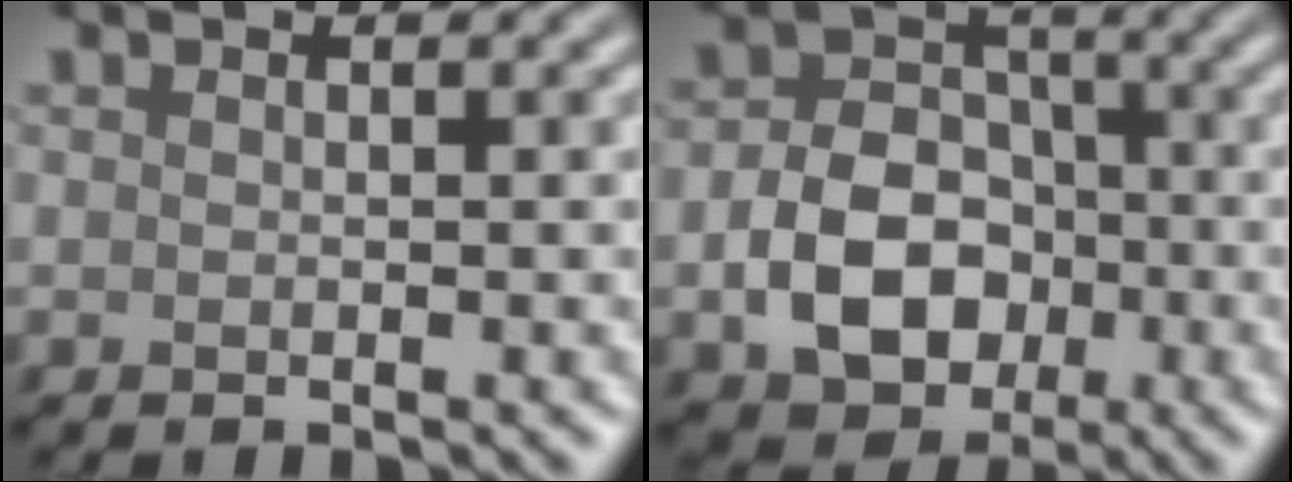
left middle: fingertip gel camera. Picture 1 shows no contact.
{"total": 6.7, "force": [-1.9, 5.0, 4.0], "torque": [-0.070, -0.004, -0.034]}